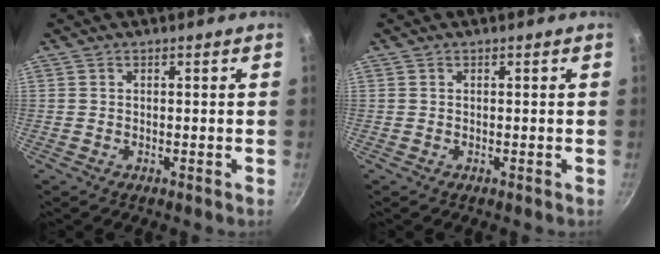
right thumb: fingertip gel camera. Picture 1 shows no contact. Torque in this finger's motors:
{"motor_torque": [-0.20, -0.17, 0.05, 0.20, 0.03]}